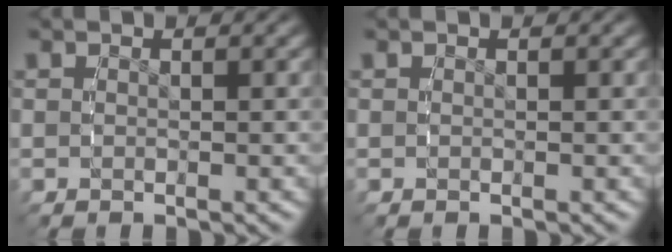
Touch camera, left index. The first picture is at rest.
{"total": 0.0}